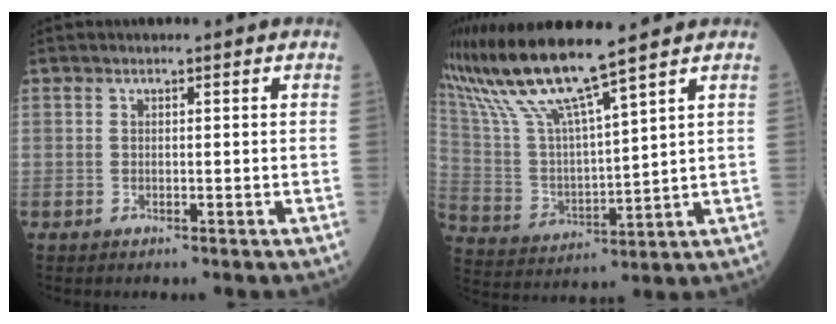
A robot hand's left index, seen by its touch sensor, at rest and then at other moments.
{"total": 13.6, "force": [10.9, -0.7, 8.1], "torque": [-0.172, 0.003, 0.219]}